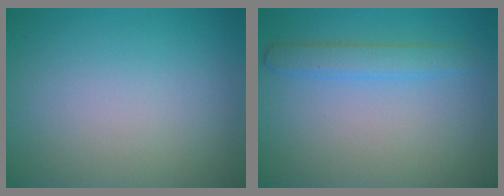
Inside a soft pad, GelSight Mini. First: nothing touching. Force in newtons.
{"total": 2.2, "press": 2.2, "slide": 0.2}